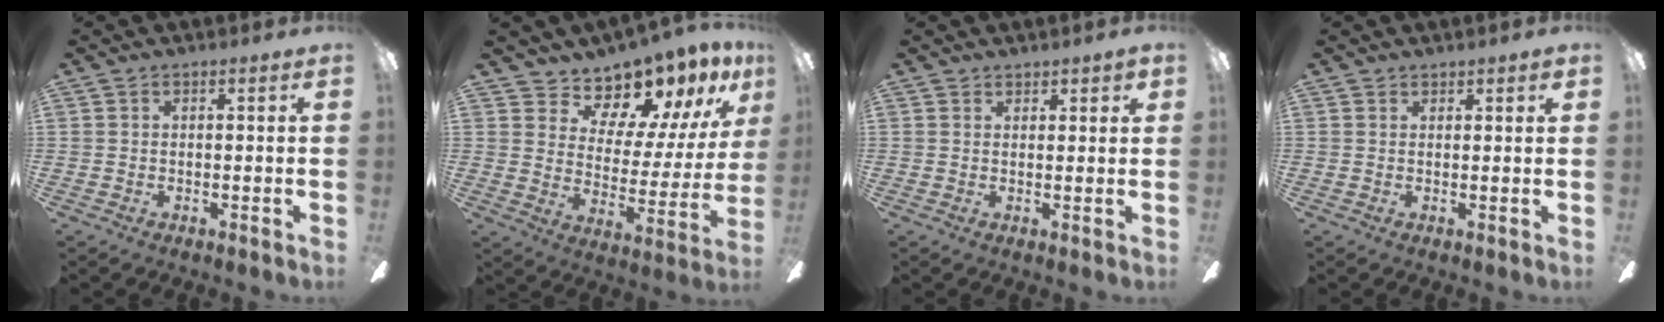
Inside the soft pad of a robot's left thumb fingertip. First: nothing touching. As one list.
[{"total": 12.7, "force": [11.1, 5.4, 3.1], "torque": [-0.053, -0.103, 0.197]}, {"total": 1.8, "force": [1.5, 0.8, 0.5], "torque": [-0.002, -0.005, 0.027]}, {"total": 1.4, "force": [1.1, 0.6, 0.5], "torque": [-0.003, -0.004, 0.020]}]